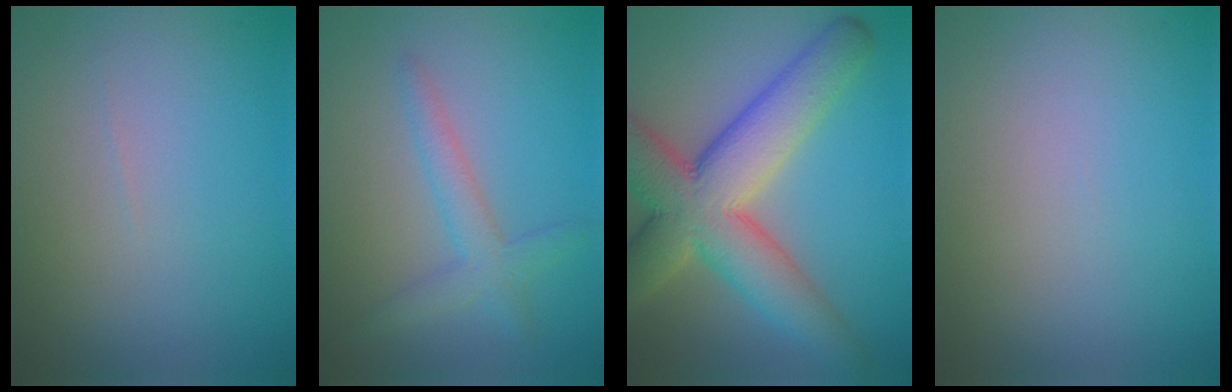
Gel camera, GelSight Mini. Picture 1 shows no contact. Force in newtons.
{"total": 2.6, "press": 2.6, "slide": 0.2}
{"total": 10.2, "press": 10.2, "slide": 0.8}
{"total": 0.0}